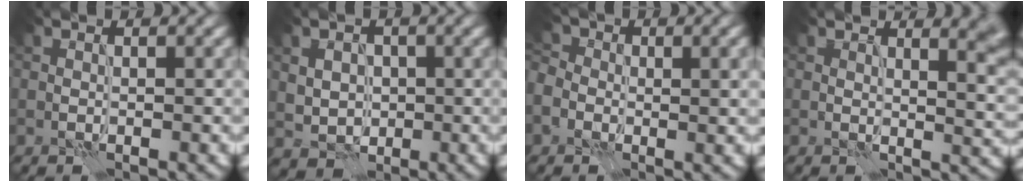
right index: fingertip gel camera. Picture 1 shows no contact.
{"total": 2.5, "force": [0.0, 2.2, 1.0], "torque": [-0.019, -0.005, 0.008]}
{"total": 4.9, "force": [-0.4, 3.4, 3.5], "torque": [-0.056, -0.002, -0.012]}
{"total": 6.8, "force": [3.6, 2.6, 5.1], "torque": [-0.026, 0.014, 0.045]}